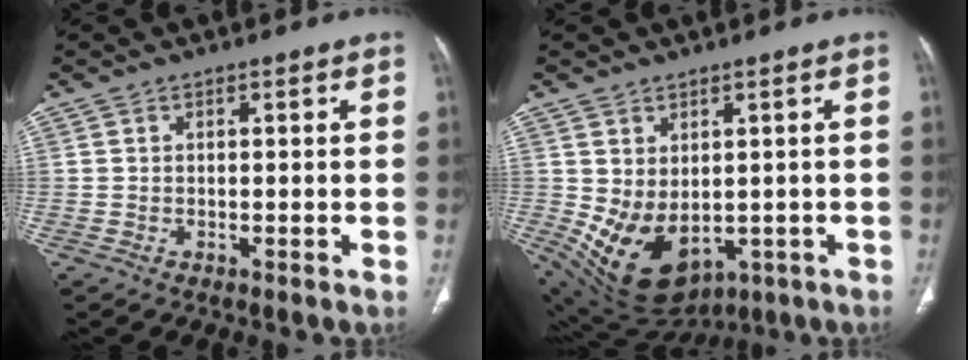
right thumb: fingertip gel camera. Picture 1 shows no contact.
{"total": 12.4, "force": [-1.8, 8.3, 9.0], "torque": [-0.145, -0.009, 0.008]}